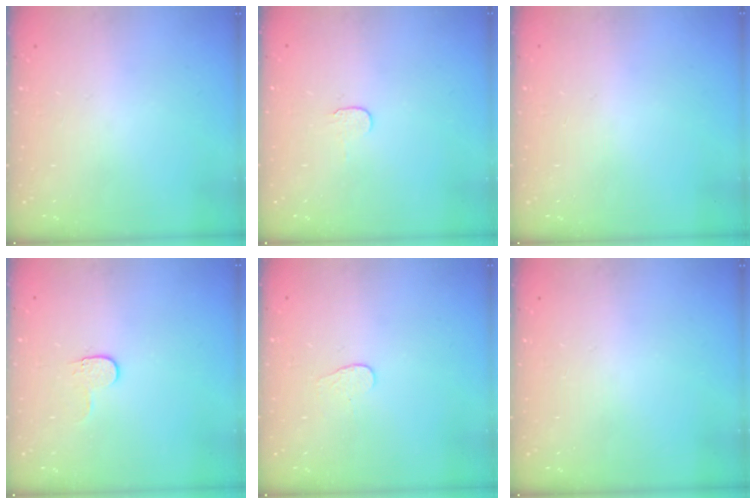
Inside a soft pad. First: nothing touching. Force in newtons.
{"total": 3.9, "press": 3.8, "slide": 0.4}
{"total": 0.6, "press": 0.6, "slide": 0.2}
{"total": 3.9, "press": 3.8, "slide": 0.5}
{"total": 3.4, "press": 3.4, "slide": 0.3}
{"total": 0.0}